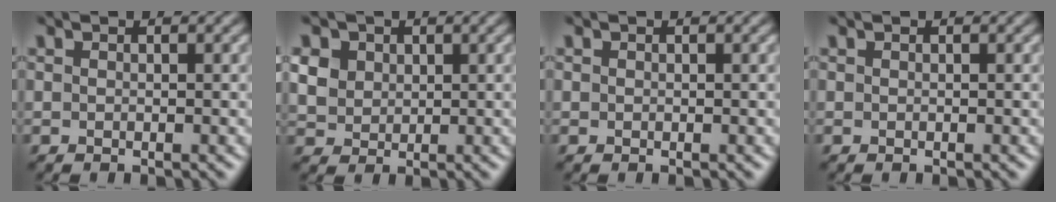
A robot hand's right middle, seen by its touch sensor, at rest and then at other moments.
{"total": 5.4, "force": [2.4, 4.2, 2.5], "torque": [-0.084, 0.017, 0.041]}
{"total": 0.0}
{"total": 0.0}